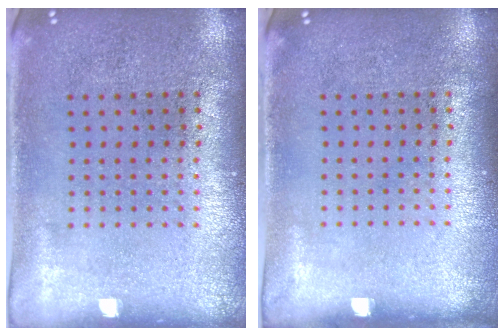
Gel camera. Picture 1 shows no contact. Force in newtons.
{"total": 0.0}